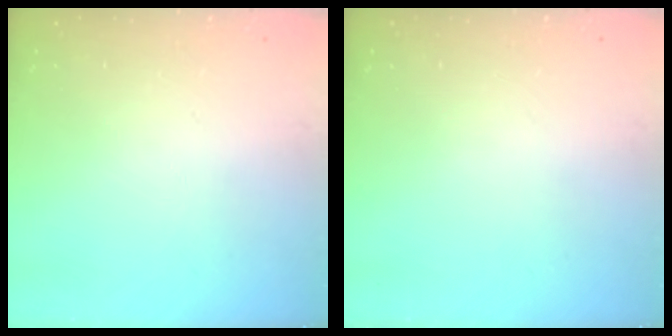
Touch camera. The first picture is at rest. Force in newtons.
{"total": 0.0}